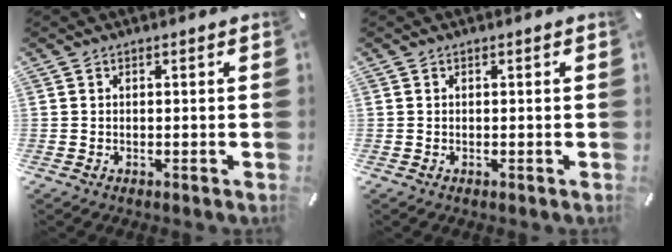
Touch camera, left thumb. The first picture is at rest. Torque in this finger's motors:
{"motor_torque": [0.11, -0.11, 0.03, -0.11, 0.04]}